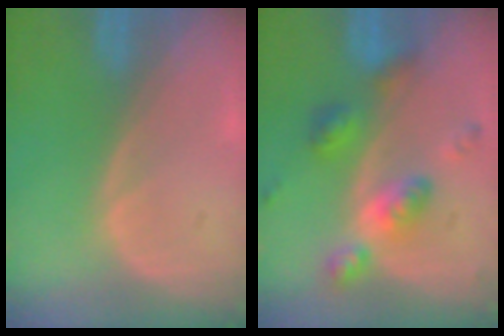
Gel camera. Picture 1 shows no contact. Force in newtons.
{"total": 7.0, "press": 7.0, "slide": 0.5}